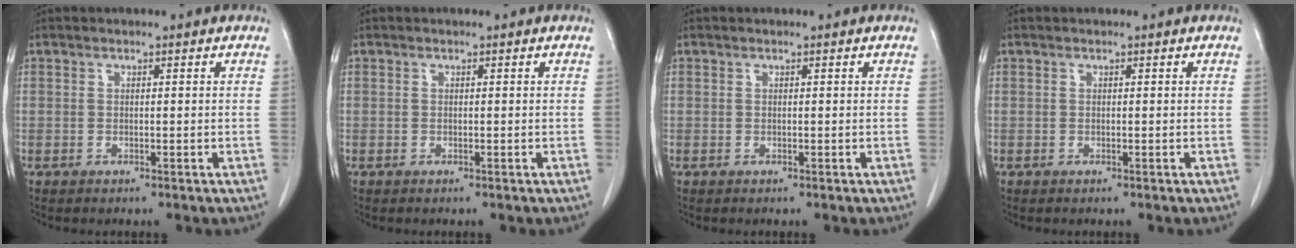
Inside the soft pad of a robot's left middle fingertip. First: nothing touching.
{"total": 0.0}
{"total": 0.0}
{"total": 0.0}